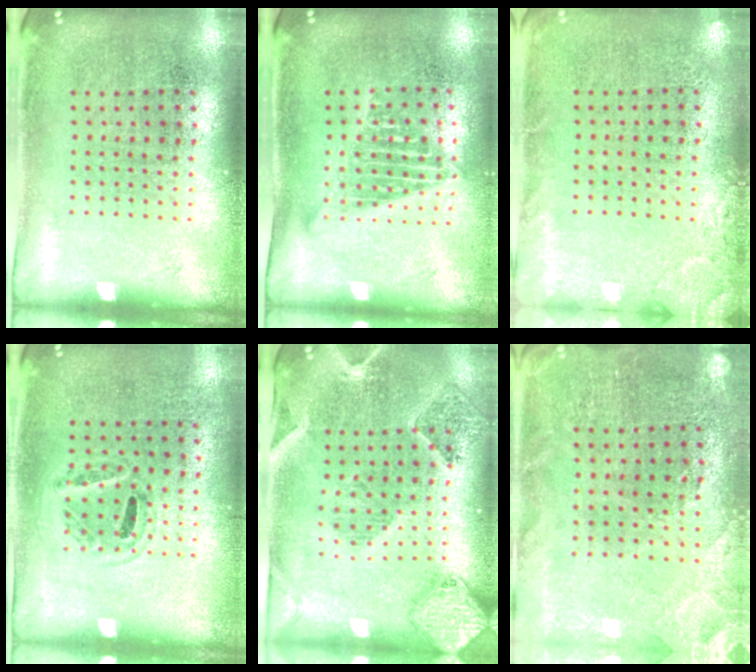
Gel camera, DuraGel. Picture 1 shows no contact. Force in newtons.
{"total": 1.6, "press": 1.3, "slide": 0.9}
{"total": 1.9, "press": 1.8, "slide": 0.3}
{"total": 1.0, "press": 0.8, "slide": 0.6}
{"total": 1.5, "press": 1.5, "slide": 0.2}
{"total": 0.5, "press": 0.5, "slide": 0.2}